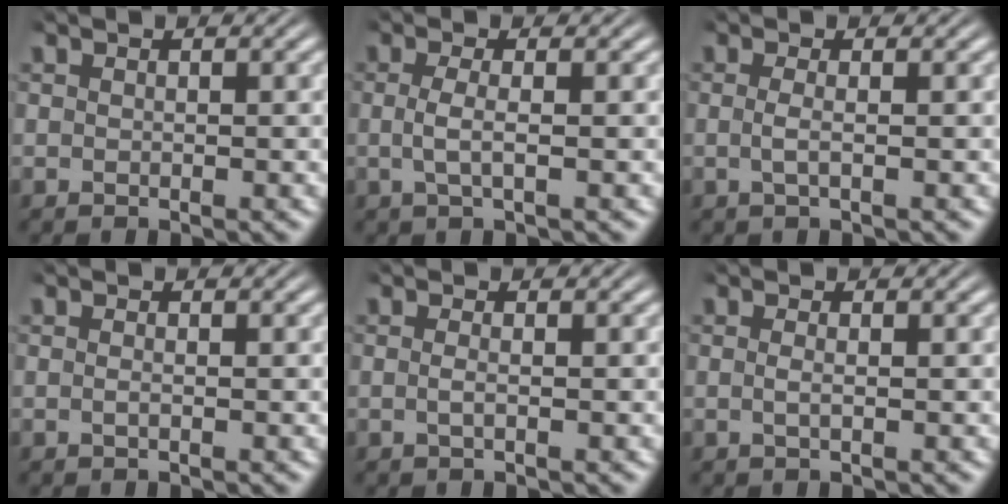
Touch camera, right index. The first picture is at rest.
{"total": 2.0, "force": [-0.2, 0.1, 2.0], "torque": [-0.048, -0.010, 0.002]}
{"total": 1.3, "force": [-0.3, -0.3, 1.2], "torque": [-0.035, -0.013, 0.001]}
{"total": 0.5, "force": [-0.3, -0.2, 0.4], "torque": [-0.013, -0.007, -0.003]}
{"total": 0.9, "force": [-0.4, -0.4, 0.8], "torque": [-0.025, -0.012, -0.002]}
{"total": 0.9, "force": [-0.3, -0.3, 0.8], "torque": [-0.025, -0.013, 0.001]}